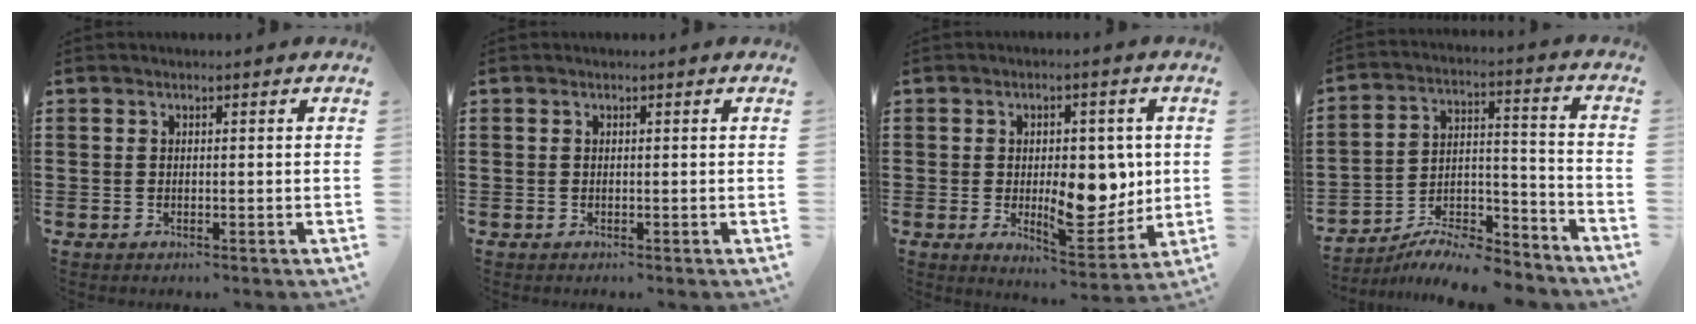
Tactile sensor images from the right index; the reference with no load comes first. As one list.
[{"total": 0.0}, {"total": 10.5, "force": [0.0, 5.7, 8.8], "torque": [-0.109, -0.006, 0.002]}, {"total": 9.3, "force": [-8.6, 1.7, 3.1], "torque": [-0.043, 0.025, -0.165]}]